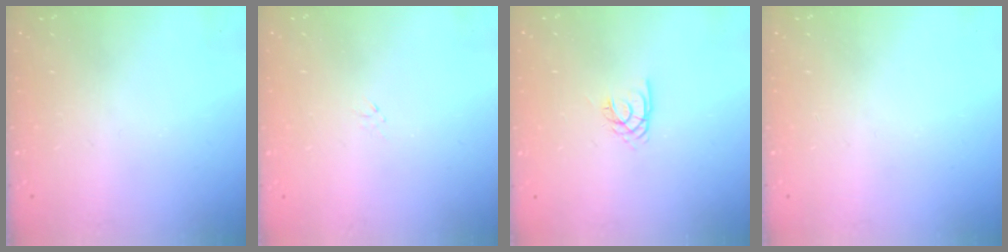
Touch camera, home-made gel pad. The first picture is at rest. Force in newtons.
{"total": 0.0}
{"total": 2.1, "press": 2.1, "slide": 0.4}
{"total": 0.0}